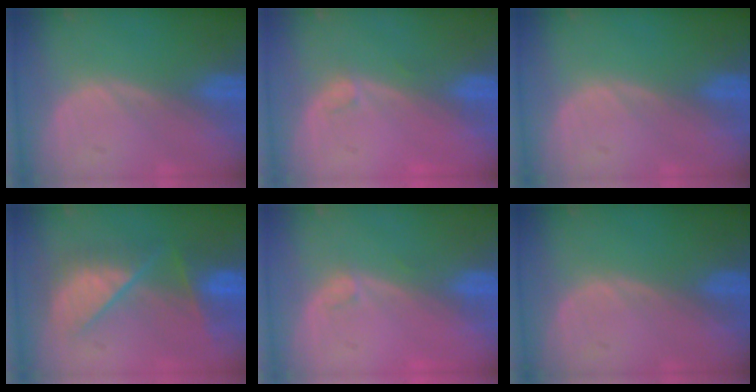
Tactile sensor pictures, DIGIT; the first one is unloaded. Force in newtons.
{"total": 1.0, "press": 0.9, "slide": 0.3}
{"total": 0.0}
{"total": 7.8, "press": 7.8, "slide": 0.3}
{"total": 1.0, "press": 0.9, "slide": 0.3}
{"total": 0.0}